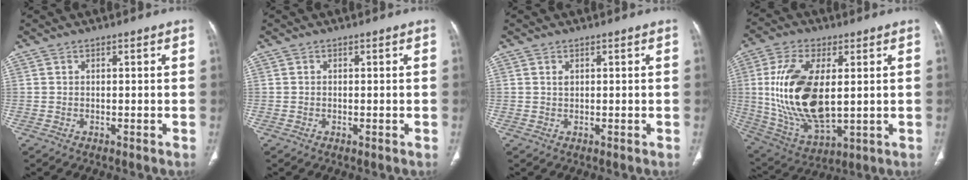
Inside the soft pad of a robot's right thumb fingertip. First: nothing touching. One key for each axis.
{"total": 0.0}
{"total": 0.8, "fx": 0.4, "fy": 0.5, "fz": 0.5, "tx": -0.008, "ty": 0.002, "tz": 0.009}
{"total": 19.7, "fx": 1.9, "fy": 9.7, "fz": 17.0, "tx": -0.338, "ty": -0.018, "tz": 0.049}